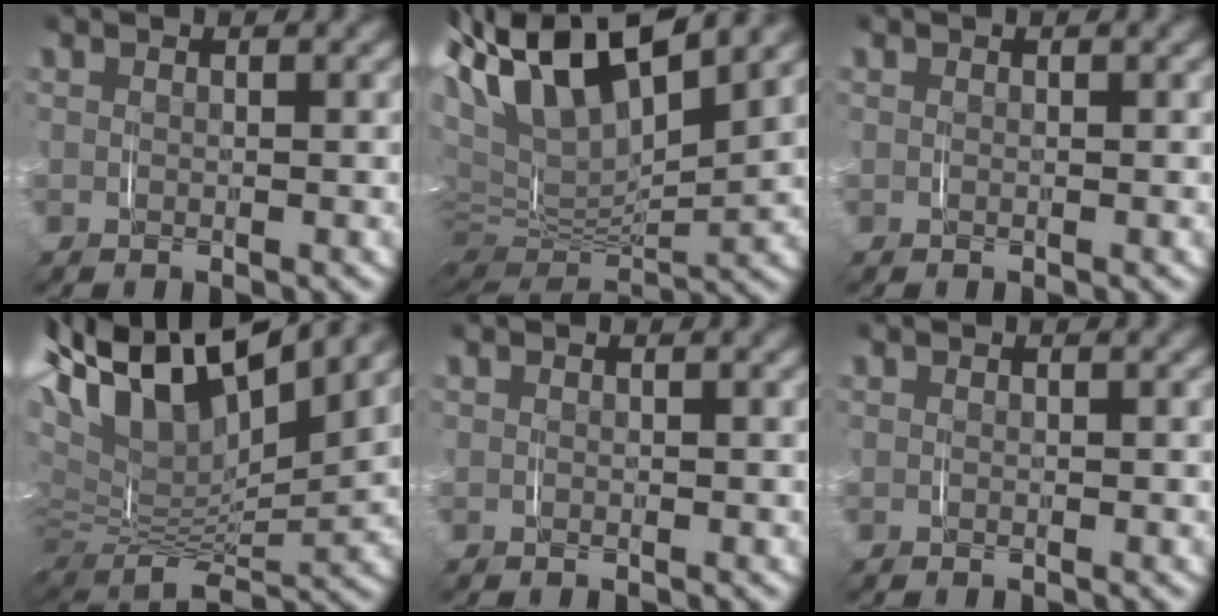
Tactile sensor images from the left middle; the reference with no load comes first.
{"total": 13.7, "force": [5.7, 8.2, 9.5], "torque": [-0.210, 0.013, 0.080]}
{"total": 0.0}
{"total": 17.0, "force": [6.3, 11.1, 11.3], "torque": [-0.247, 0.016, 0.079]}
{"total": 0.0}
{"total": 0.0}